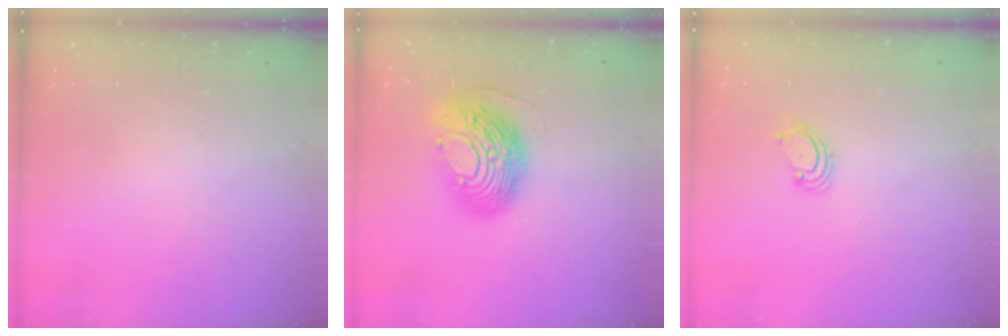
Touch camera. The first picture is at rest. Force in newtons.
{"total": 15.4, "press": 15.3, "slide": 1.5}
{"total": 2.7, "press": 2.7, "slide": 0.3}